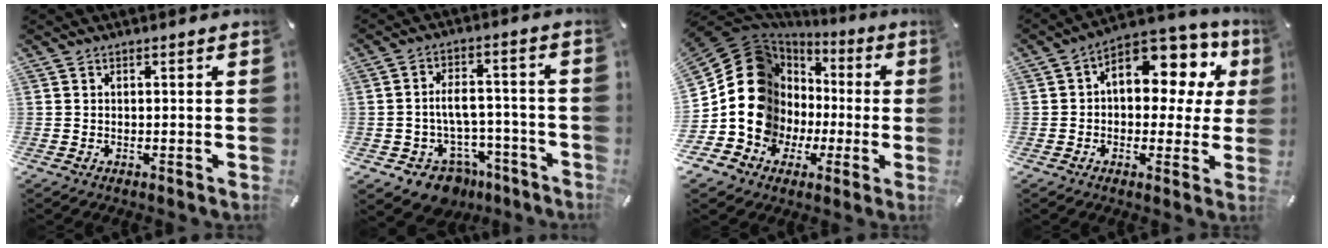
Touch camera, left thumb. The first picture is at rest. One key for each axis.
{"total": 9.2, "fx": -3.8, "fy": 7.2, "fz": 4.2, "tx": -0.064, "ty": 0.029, "tz": -0.056}
{"total": 17.6, "fx": 0.0, "fy": 15.8, "fz": 7.8, "tx": -0.170, "ty": -0.033, "tz": 0.018}
{"total": 12.7, "fx": 4.7, "fy": 7.9, "fz": 8.7, "tx": -0.116, "ty": -0.040, "tz": 0.081}